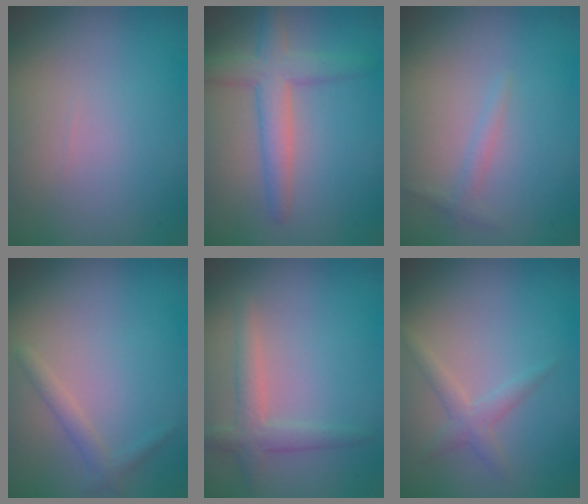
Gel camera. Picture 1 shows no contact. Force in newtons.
{"total": 4.0, "press": 4.0, "slide": 0.2}
{"total": 0.9, "press": 0.9, "slide": 0.1}
{"total": 1.3, "press": 1.3, "slide": 0.1}
{"total": 2.3, "press": 2.3, "slide": 0.2}
{"total": 1.7, "press": 1.7, "slide": 0.1}